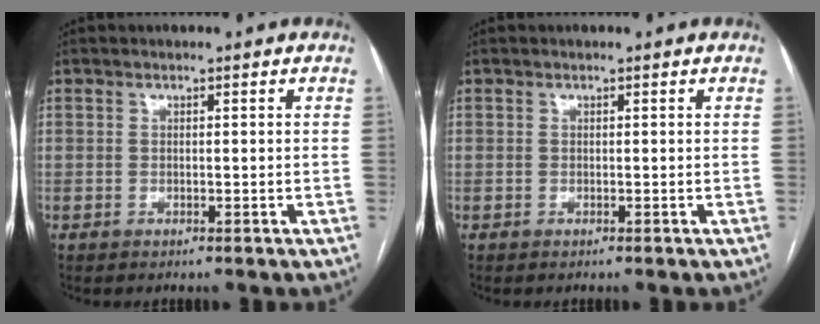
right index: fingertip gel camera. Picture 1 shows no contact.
{"total": 0.0}